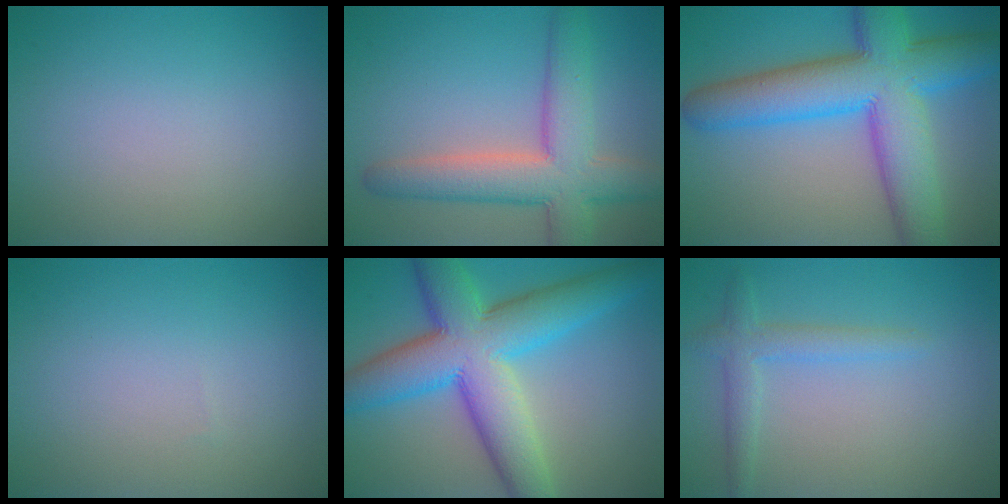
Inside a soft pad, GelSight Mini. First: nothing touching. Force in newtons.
{"total": 7.4, "press": 7.4, "slide": 0.6}
{"total": 10.1, "press": 10.1, "slide": 0.3}
{"total": 0.0}
{"total": 11.1, "press": 11.1, "slide": 0.2}
{"total": 2.4, "press": 2.4, "slide": 0.1}